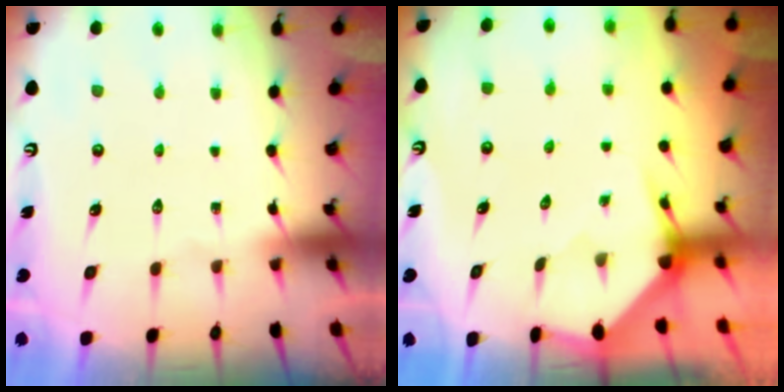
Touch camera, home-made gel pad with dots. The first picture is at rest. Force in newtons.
{"total": 3.3, "press": 3.3, "slide": 0.3}